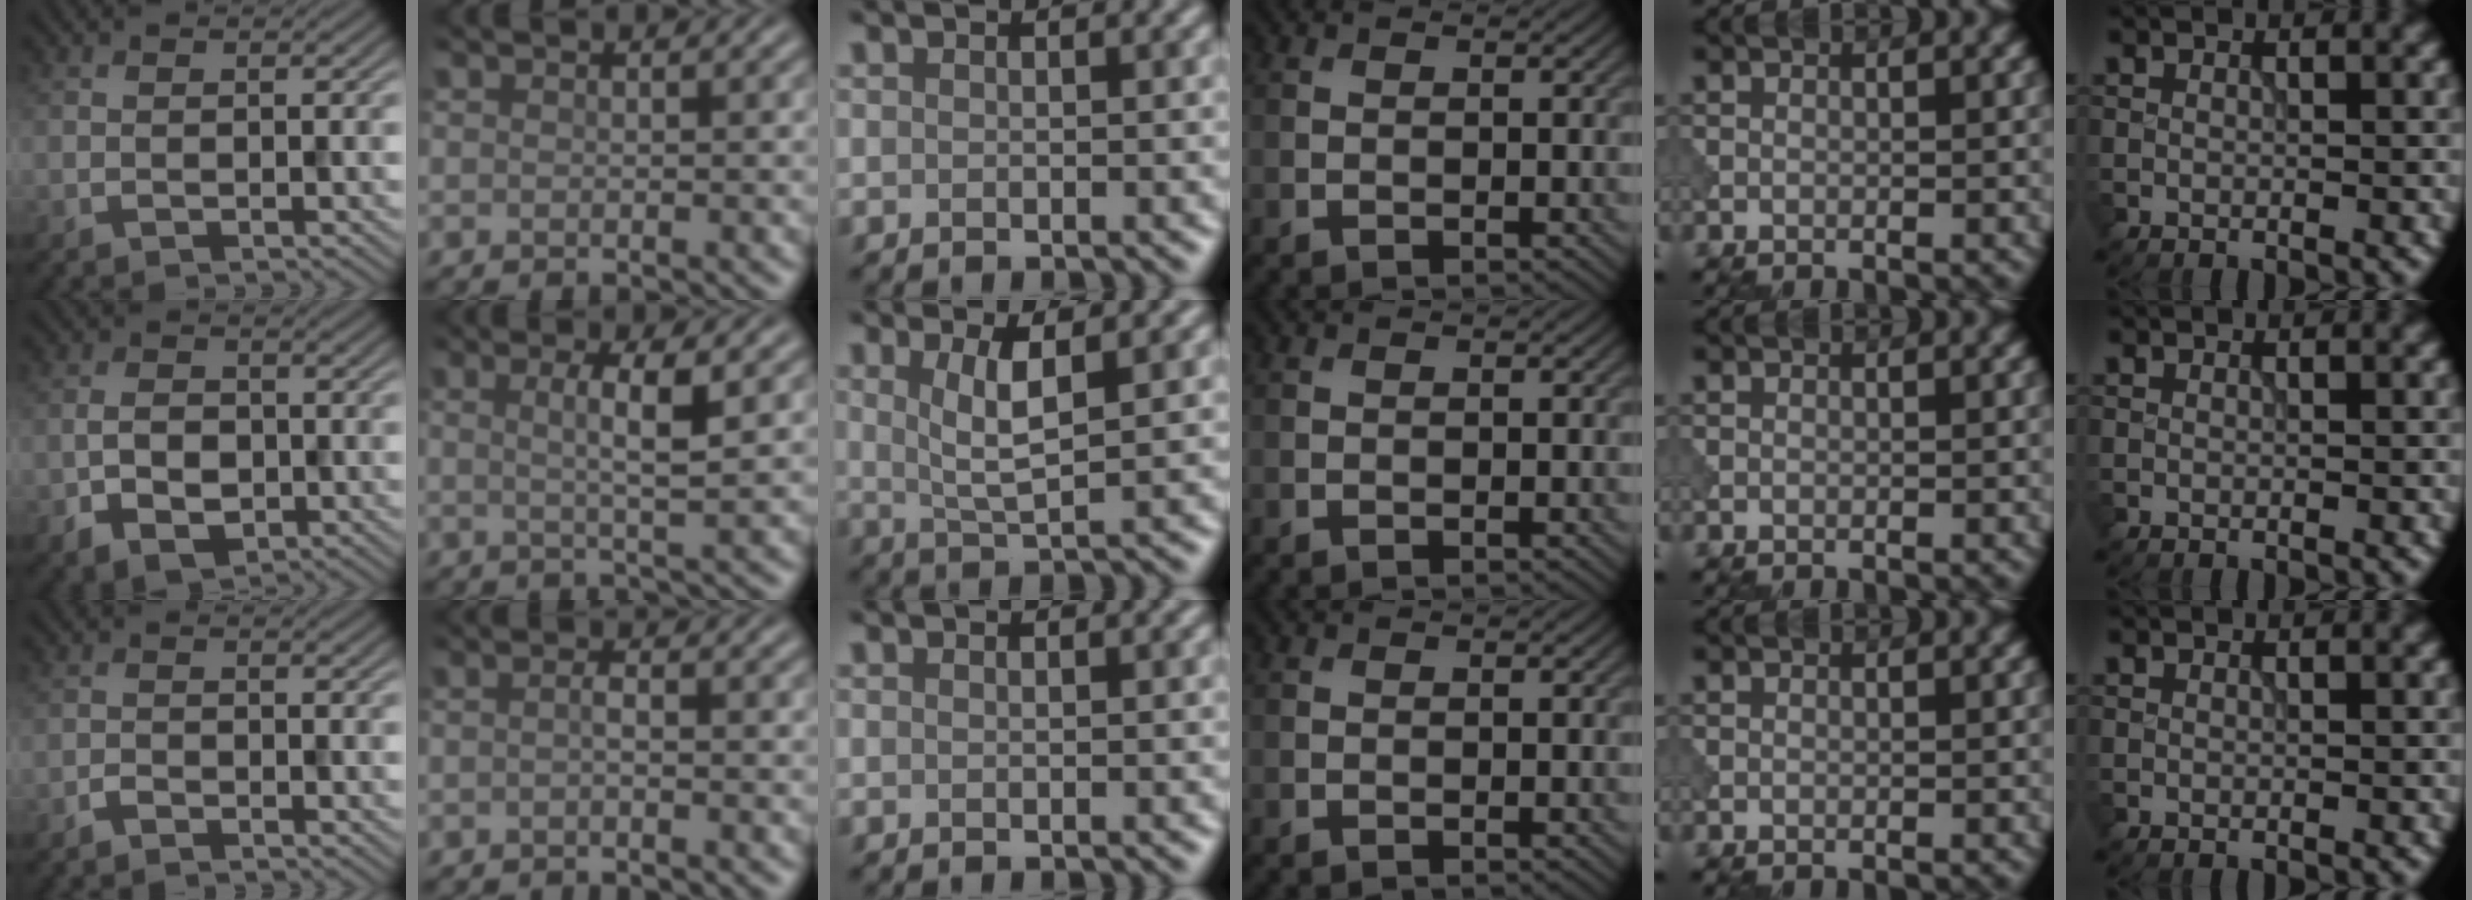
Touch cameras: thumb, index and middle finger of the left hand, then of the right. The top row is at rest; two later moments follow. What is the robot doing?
{"motion": "dispense", "object": "pipette"}